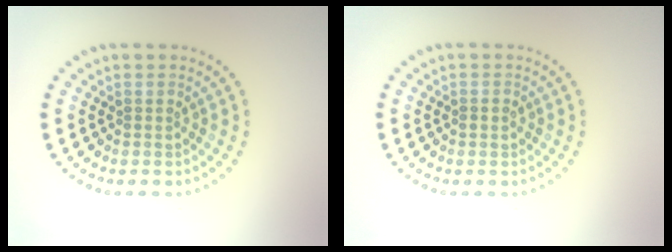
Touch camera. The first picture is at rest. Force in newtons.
{"total": 1.0, "press": 1.0, "slide": 0.2}